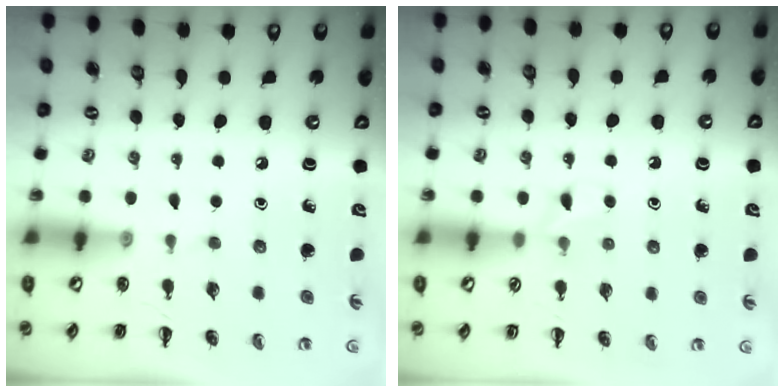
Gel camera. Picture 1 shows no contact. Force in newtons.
{"total": 6.1, "press": 5.8, "slide": 2.0}